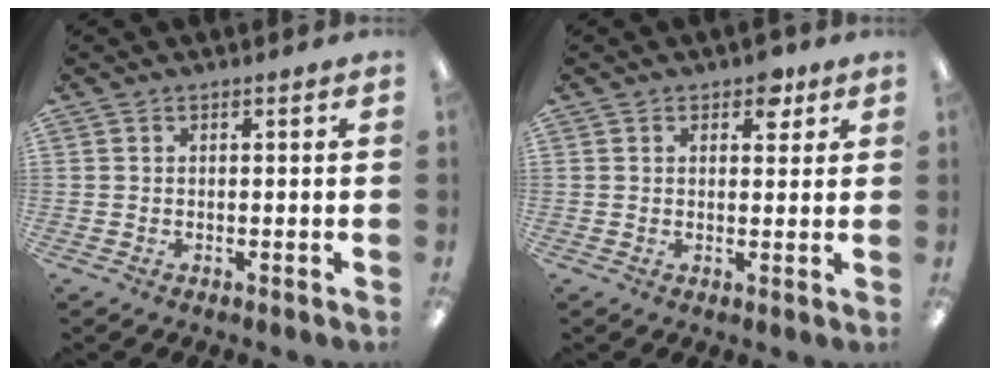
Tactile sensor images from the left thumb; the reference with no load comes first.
{"total": 4.1, "force": [2.4, 2.4, 2.3], "torque": [-0.017, -0.006, 0.036]}